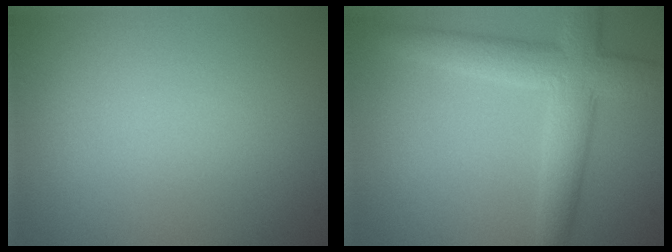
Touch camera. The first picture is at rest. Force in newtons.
{"total": 5.6, "press": 5.5, "slide": 0.2}